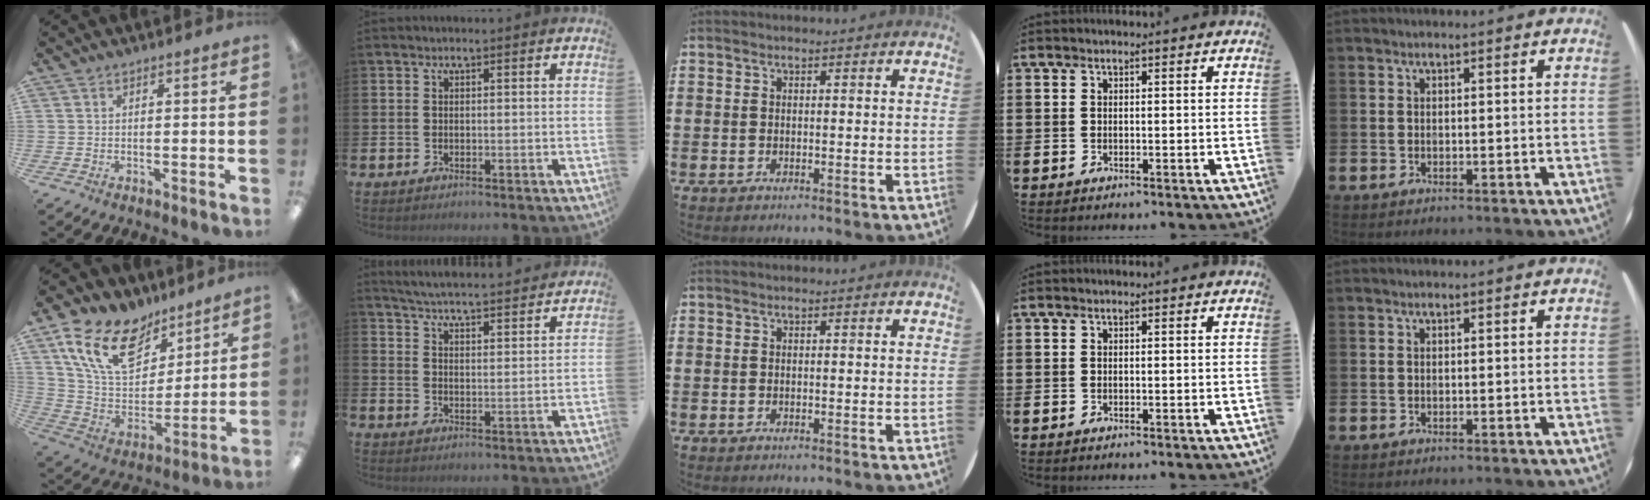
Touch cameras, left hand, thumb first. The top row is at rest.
{"thumb": {"total": 18.8, "force": [11.3, 11.1, 10.1], "torque": [-0.193, -0.045, 0.211]}, "index": {"total": 5.4, "force": [5.3, 0.0, 0.8], "torque": [-0.038, -0.041, 0.091]}}